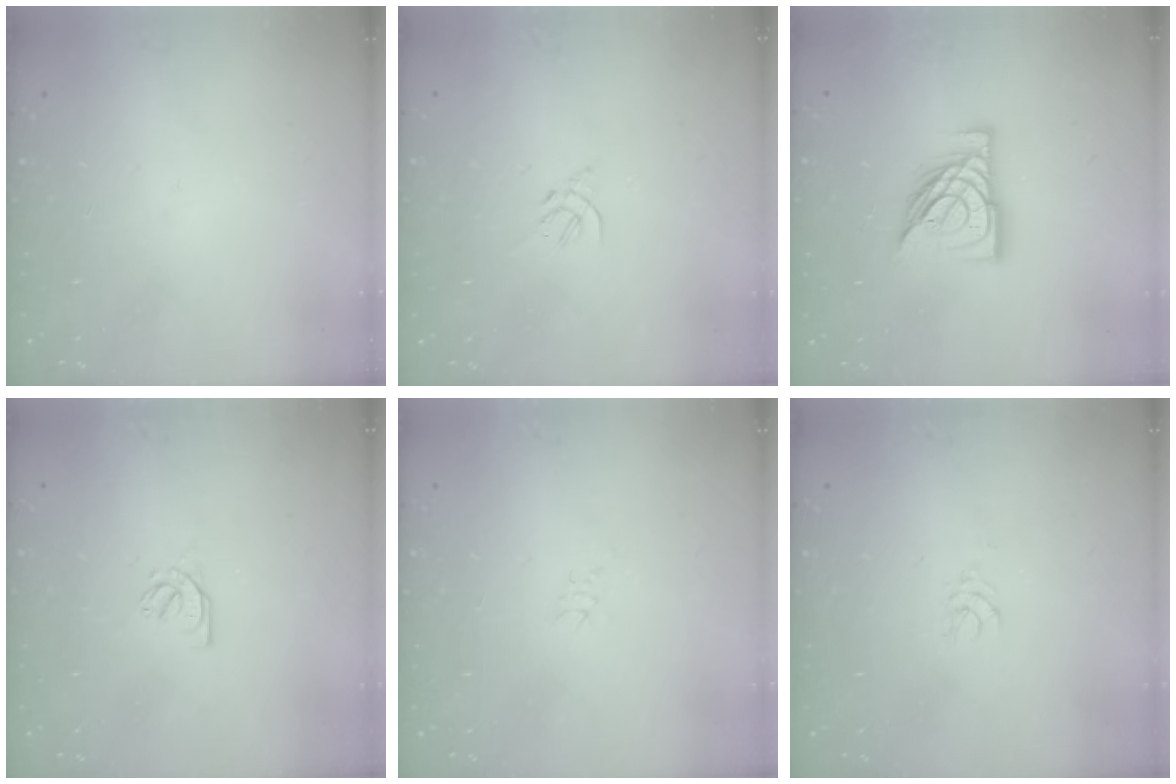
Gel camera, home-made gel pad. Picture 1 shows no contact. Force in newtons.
{"total": 1.4, "press": 1.3, "slide": 0.5}
{"total": 13.2, "press": 13.2, "slide": 1.1}
{"total": 3.5, "press": 3.5, "slide": 0.2}
{"total": 3.7, "press": 3.6, "slide": 0.7}
{"total": 2.5, "press": 2.4, "slide": 0.4}